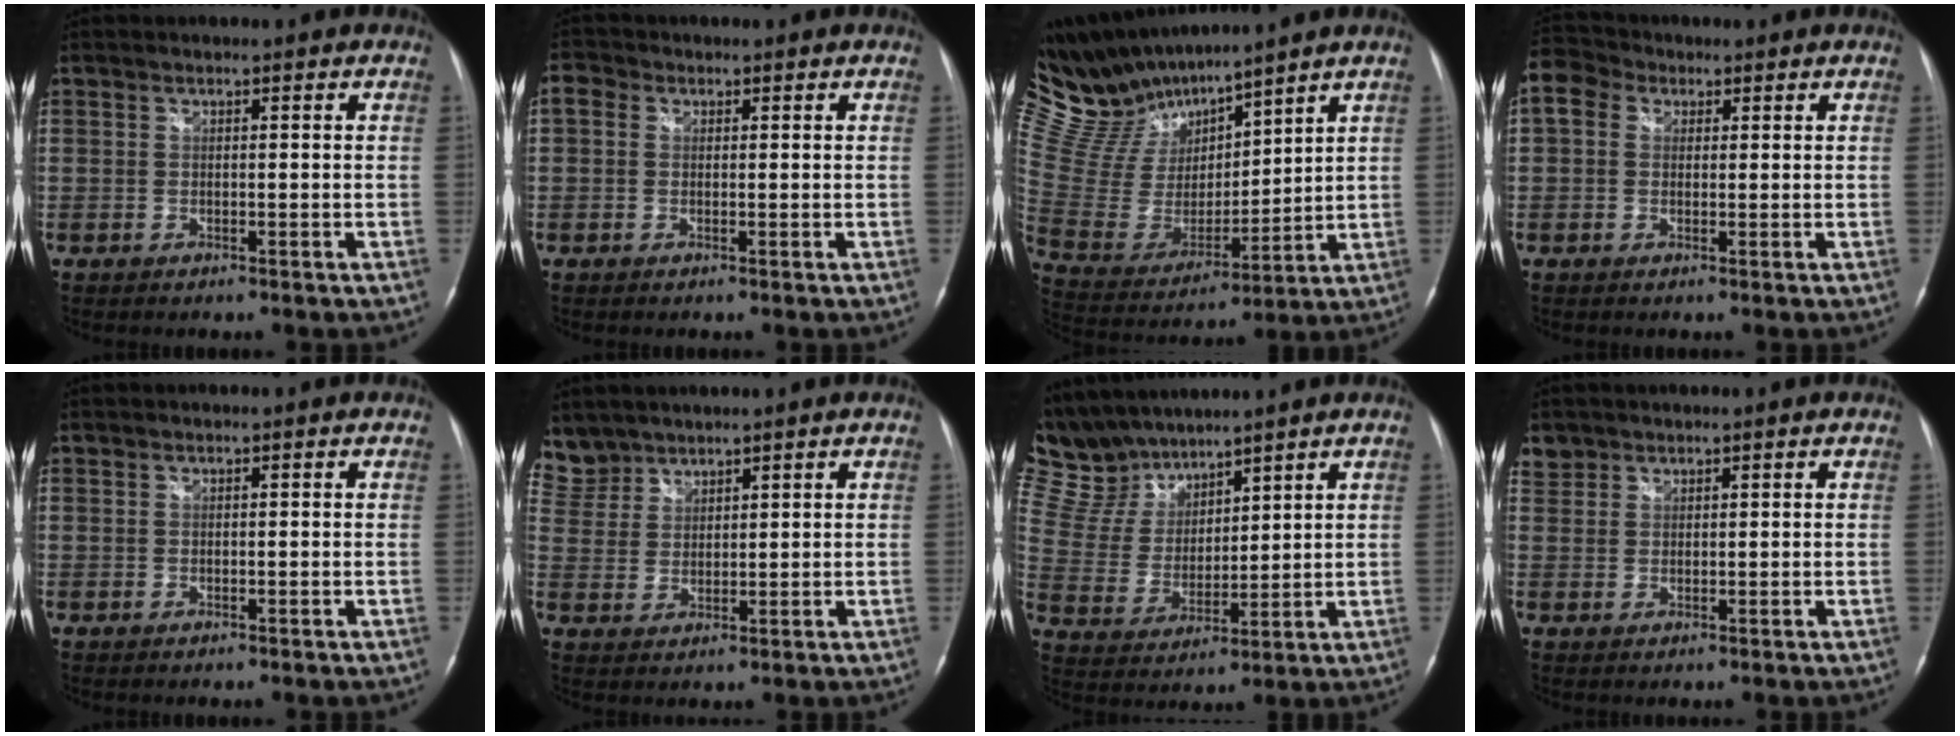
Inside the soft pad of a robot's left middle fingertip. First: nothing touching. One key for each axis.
{"total": 2.2, "fx": 0.6, "fy": 1.8, "fz": 1.0, "tx": -0.024, "ty": 0.016, "tz": 0.009}
{"total": 15.5, "fx": 14.2, "fy": 3.3, "fz": 5.2, "tx": -0.123, "ty": 0.008, "tz": 0.291}
{"total": 6.0, "fx": 2.1, "fy": 4.7, "fz": 2.9, "tx": -0.073, "ty": 0.034, "tz": 0.038}
{"total": 0.0}
{"total": 5.9, "fx": 5.2, "fy": 2.7, "fz": -0.4, "tx": 0.006, "ty": 0.009, "tz": 0.115}
{"total": 10.9, "fx": 10.0, "fy": 3.3, "fz": 2.6, "tx": -0.076, "ty": 0.022, "tz": 0.211}
{"total": 2.3, "fx": 1.8, "fy": 1.5, "fz": -0.2, "tx": 0.010, "ty": 0.009, "tz": 0.033}